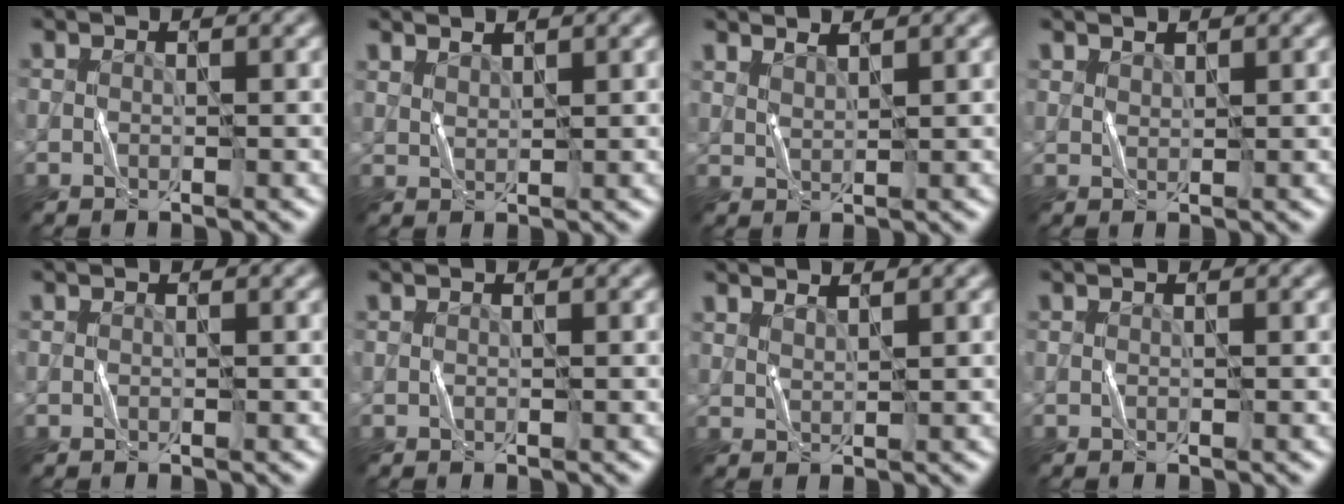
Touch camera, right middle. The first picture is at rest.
{"total": 1.2, "force": [1.1, 0.2, 0.4], "torque": [-0.012, -0.002, 0.025]}
{"total": 1.5, "force": [1.3, 0.2, 0.7], "torque": [-0.015, -0.002, 0.027]}
{"total": 0.9, "force": [0.9, 0.2, 0.1], "torque": [-0.007, -0.001, 0.023]}
{"total": 0.0}
{"total": 0.0}
{"total": 1.2, "force": [1.1, 0.2, 0.4], "torque": [-0.011, -0.002, 0.023]}
{"total": 0.0}